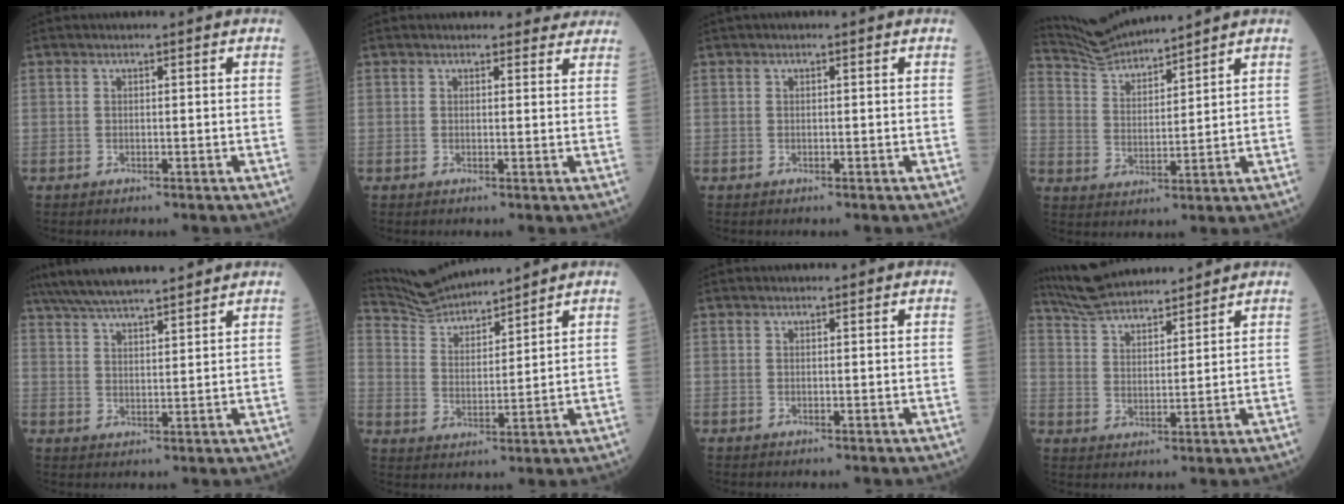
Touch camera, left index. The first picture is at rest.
{"total": 4.5, "force": [4.2, 1.6, 0.2], "torque": [0.014, -0.003, 0.030]}
{"total": 0.0}
{"total": 7.4, "force": [7.4, -0.9, 0.6], "torque": [-0.031, 0.011, 0.159]}
{"total": 13.8, "force": [12.2, 1.4, 6.3], "torque": [-0.113, 0.025, 0.193]}
{"total": 9.1, "force": [9.0, 0.0, 1.2], "torque": [-0.042, 0.019, 0.185]}
{"total": 0.8, "force": [0.8, 0.3, 0.2], "torque": [-0.009, 0.011, 0.012]}
{"total": 12.3, "force": [11.5, 1.9, 4.0], "torque": [-0.078, 0.023, 0.204]}